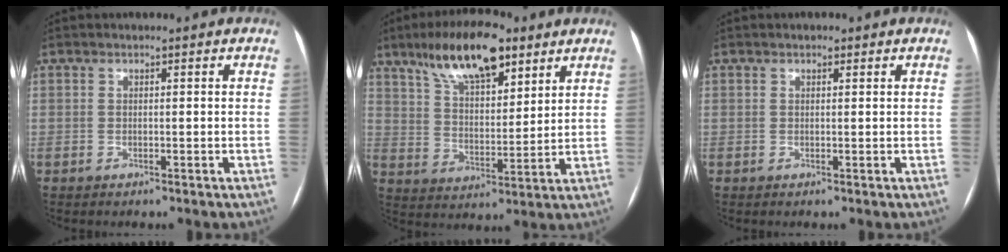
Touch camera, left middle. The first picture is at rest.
{"total": 13.8, "force": [9.1, 4.7, 9.2], "torque": [-0.161, 0.016, 0.162]}
{"total": 0.9, "force": [0.6, 0.4, 0.5], "torque": [-0.009, 0.003, 0.007]}